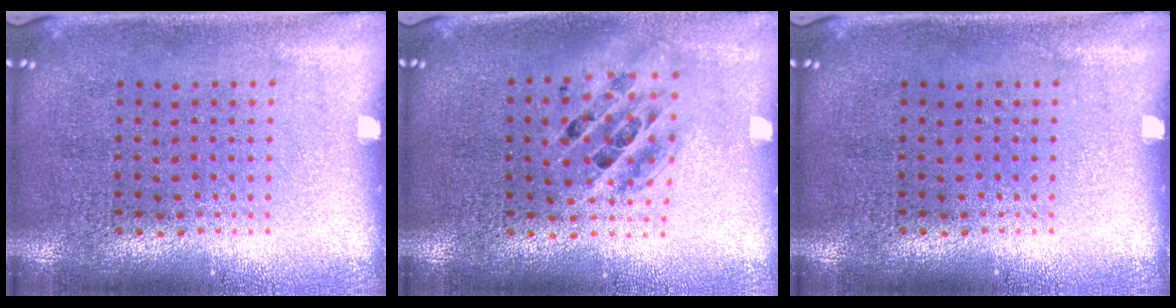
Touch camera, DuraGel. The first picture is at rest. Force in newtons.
{"total": 1.5, "press": 1.2, "slide": 0.8}
{"total": 0.0}